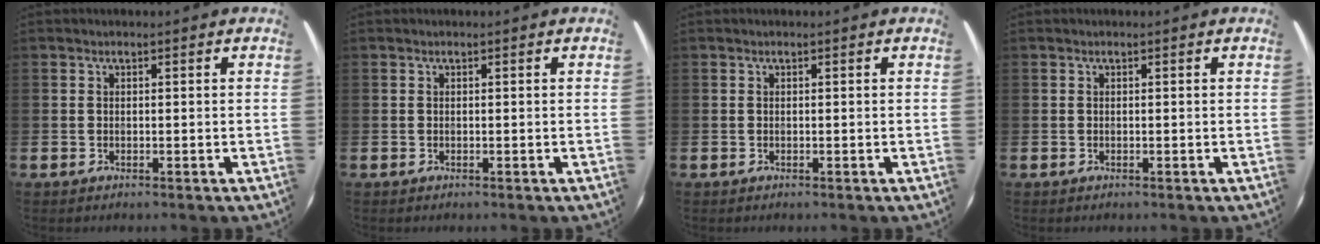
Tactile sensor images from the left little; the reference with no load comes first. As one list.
[{"total": 0.0}, {"total": 0.0}, {"total": 0.0}]